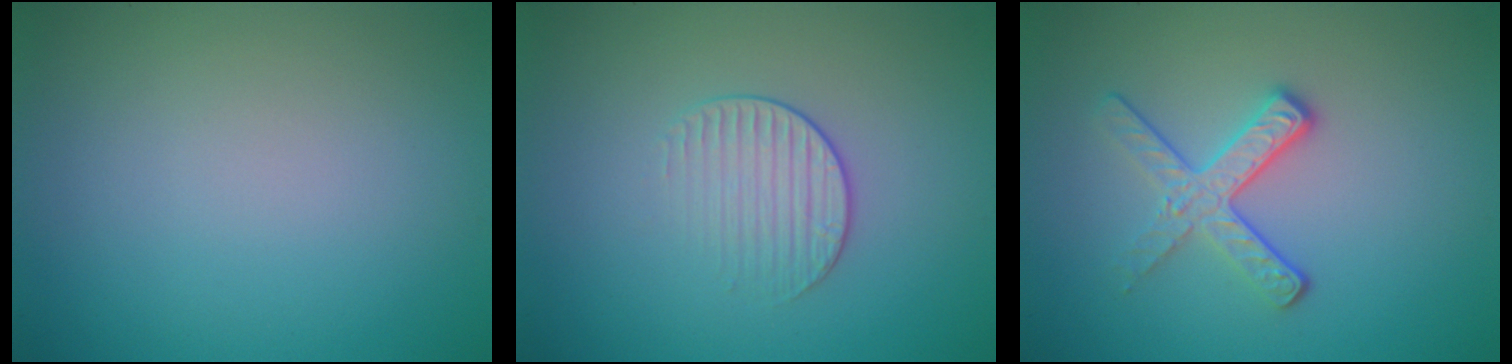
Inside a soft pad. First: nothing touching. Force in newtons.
{"total": 1.7, "press": 1.1, "slide": 1.3}
{"total": 3.1, "press": 2.5, "slide": 1.9}